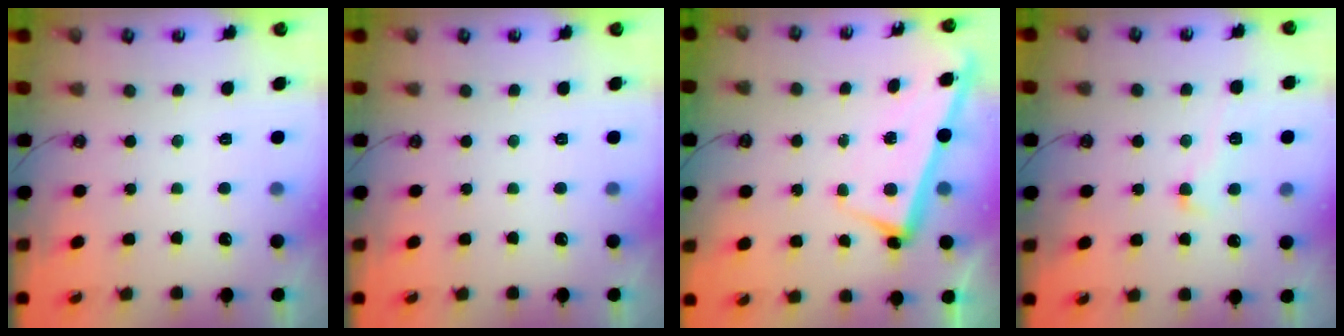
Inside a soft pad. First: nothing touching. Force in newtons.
{"total": 0.0}
{"total": 2.6, "press": 2.5, "slide": 0.6}
{"total": 1.8, "press": 1.3, "slide": 1.2}